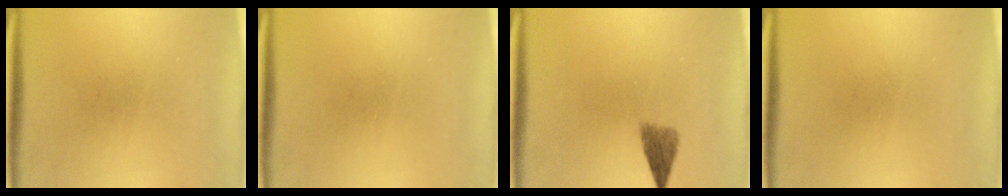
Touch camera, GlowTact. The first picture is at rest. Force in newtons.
{"total": 0.0}
{"total": 2.9}
{"total": 0.0}